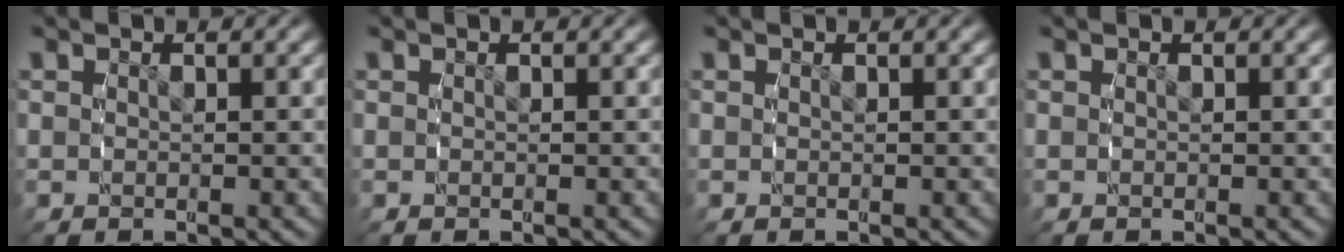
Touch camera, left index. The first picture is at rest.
{"total": 0.0}
{"total": 0.0}
{"total": 0.0}